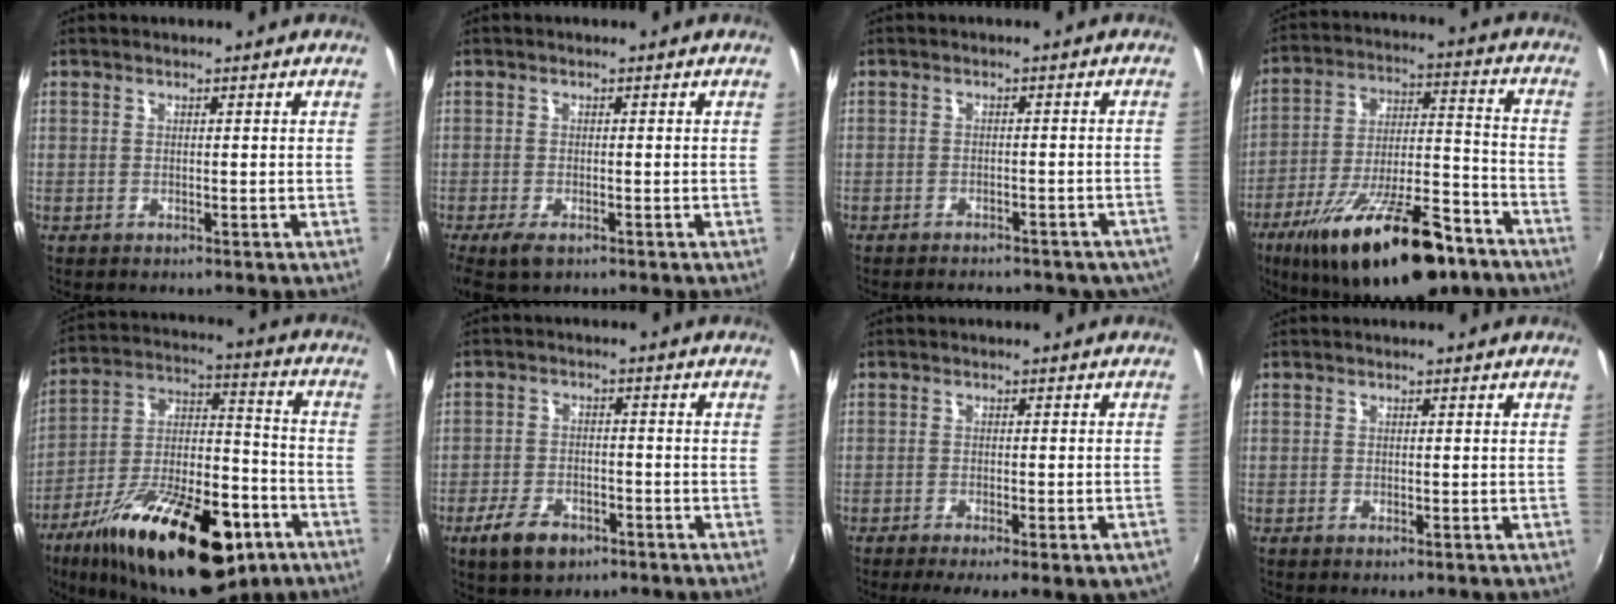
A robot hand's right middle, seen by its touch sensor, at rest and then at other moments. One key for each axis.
{"total": 3.7, "fx": -2.3, "fy": 1.5, "fz": 2.5, "tx": -0.059, "ty": -0.013, "tz": -0.042}
{"total": 11.2, "fx": -9.0, "fy": 4.7, "fz": 4.8, "tx": -0.091, "ty": -0.003, "tz": -0.100}
{"total": 25.6, "fx": -16.5, "fy": 8.5, "fz": 17.6, "tx": -0.303, "ty": -0.024, "tz": -0.249}
{"total": 29.3, "fx": -15.7, "fy": 12.6, "fz": 21.4, "tx": -0.356, "ty": -0.011, "tz": -0.237}
{"total": 7.8, "fx": -4.8, "fy": 4.1, "fz": 4.5, "tx": -0.116, "ty": -0.006, "tz": -0.080}
{"total": 10.9, "fx": -7.2, "fy": 2.5, "fz": 7.7, "tx": -0.128, "ty": -0.039, "tz": -0.093}
{"total": 0.5, "fx": -0.3, "fy": 0.2, "fz": 0.4, "tx": -0.005, "ty": 0.000, "tz": -0.005}